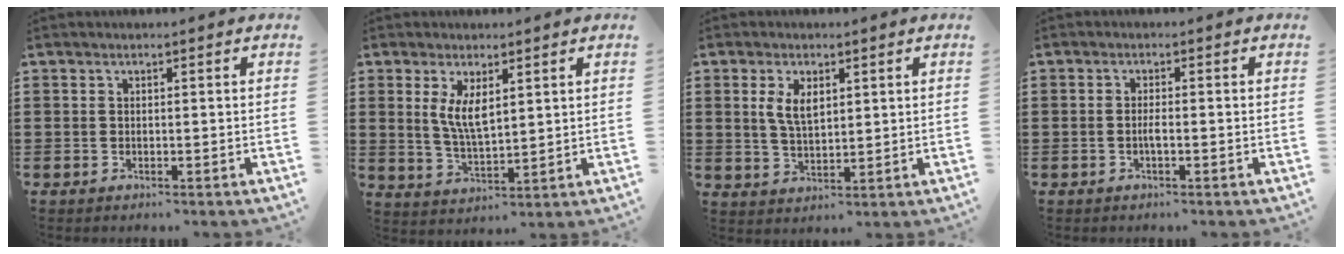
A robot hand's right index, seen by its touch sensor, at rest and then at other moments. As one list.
[{"total": 5.2, "force": [1.7, 2.0, 4.4], "torque": [-0.092, 0.001, 0.031]}, {"total": 4.5, "force": [1.5, 2.2, 3.7], "torque": [-0.070, 0.002, 0.025]}, {"total": 1.7, "force": [-0.5, 0.2, 1.6], "torque": [-0.039, -0.002, -0.013]}]